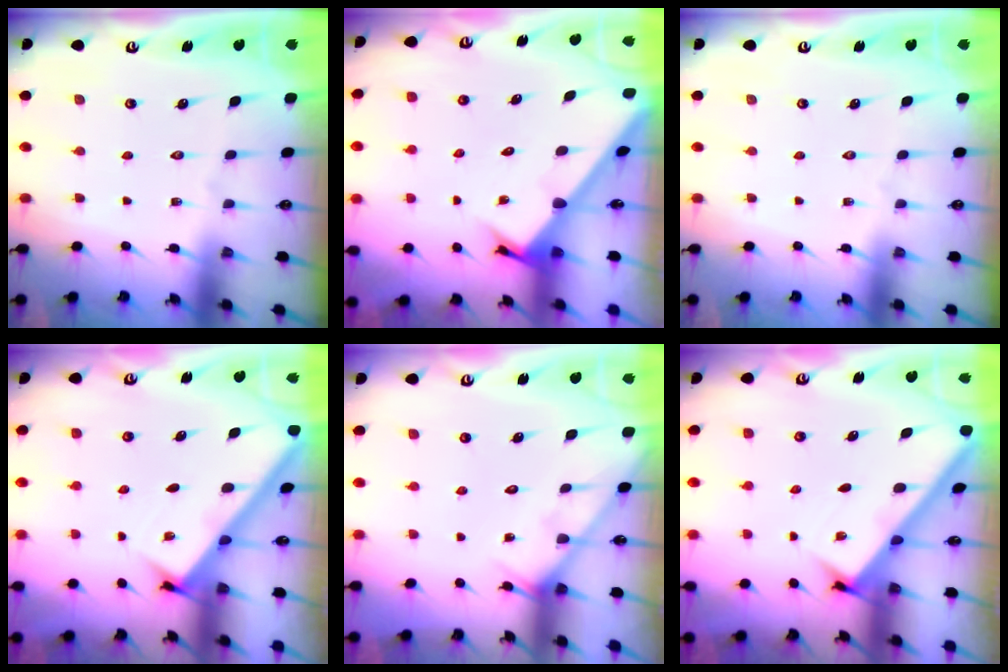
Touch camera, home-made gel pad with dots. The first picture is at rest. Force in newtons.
{"total": 2.9, "press": 2.9, "slide": 0.2}
{"total": 0.0}
{"total": 2.4, "press": 2.4, "slide": 0.3}
{"total": 5.3, "press": 5.2, "slide": 0.6}
{"total": 2.8, "press": 2.7, "slide": 0.4}